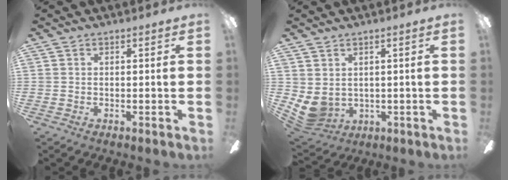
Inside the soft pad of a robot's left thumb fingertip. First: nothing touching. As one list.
[{"total": 5.1, "force": [0.2, 4.5, 2.4], "torque": [-0.082, -0.017, 0.003]}]